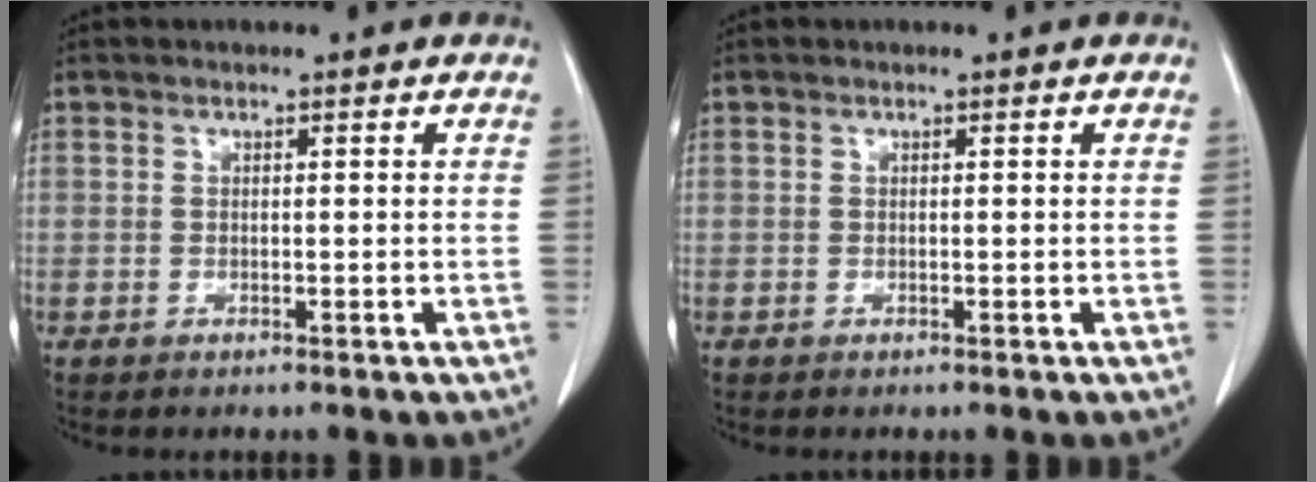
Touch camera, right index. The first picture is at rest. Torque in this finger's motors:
{"motor_torque": [-0.03, 0.03, 0.00, 0.00]}